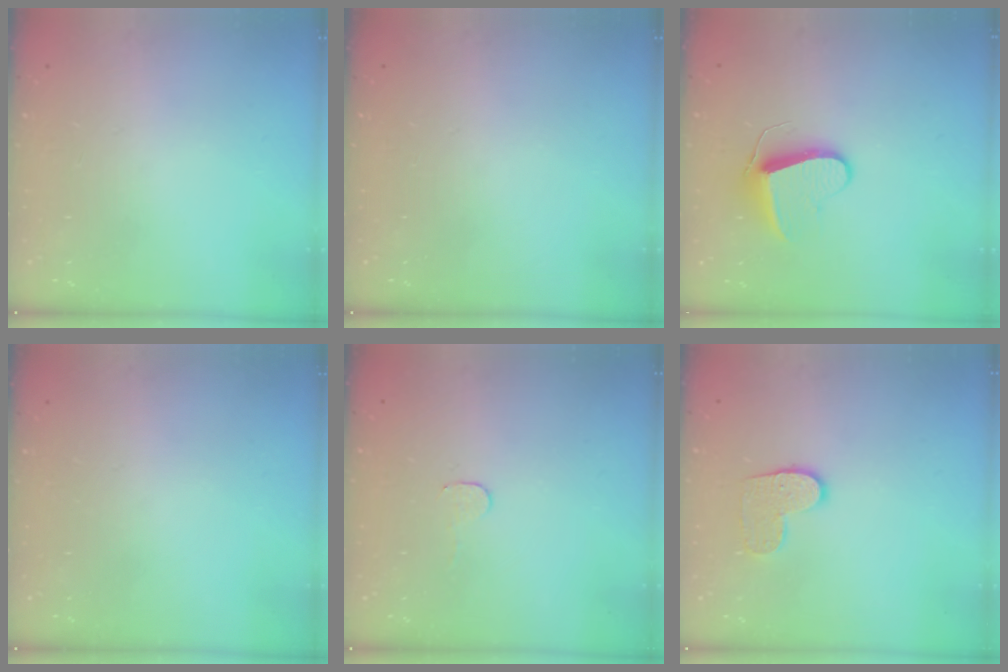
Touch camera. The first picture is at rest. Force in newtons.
{"total": 0.0}
{"total": 9.4, "press": 9.4, "slide": 0.7}
{"total": 0.0}
{"total": 2.8, "press": 2.8, "slide": 0.2}
{"total": 8.0, "press": 8.0, "slide": 0.4}